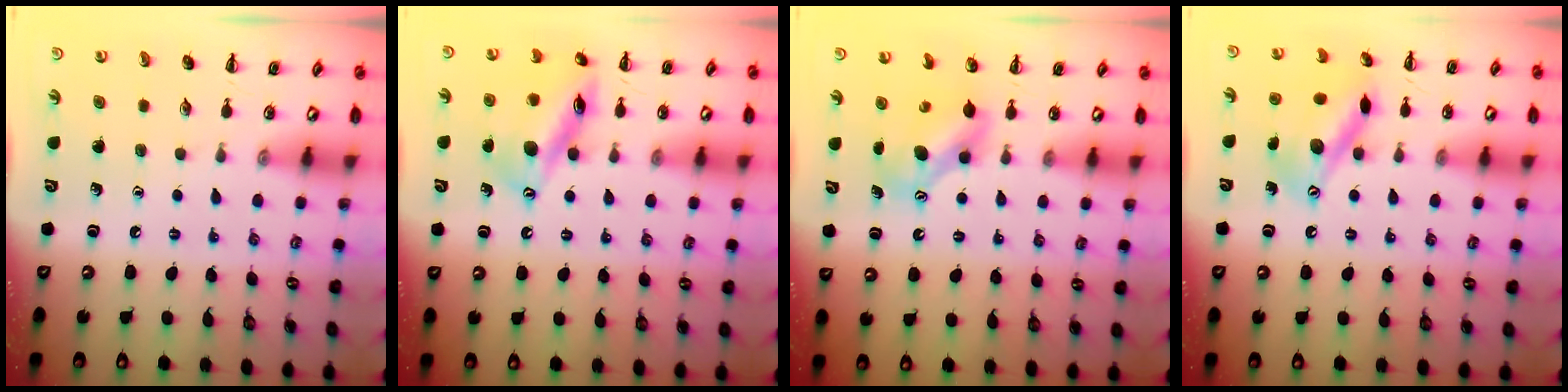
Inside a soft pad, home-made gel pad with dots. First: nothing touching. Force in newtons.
{"total": 16.0, "press": 15.8, "slide": 2.4}
{"total": 7.4, "press": 7.4, "slide": 0.5}
{"total": 14.3, "press": 14.3, "slide": 0.8}